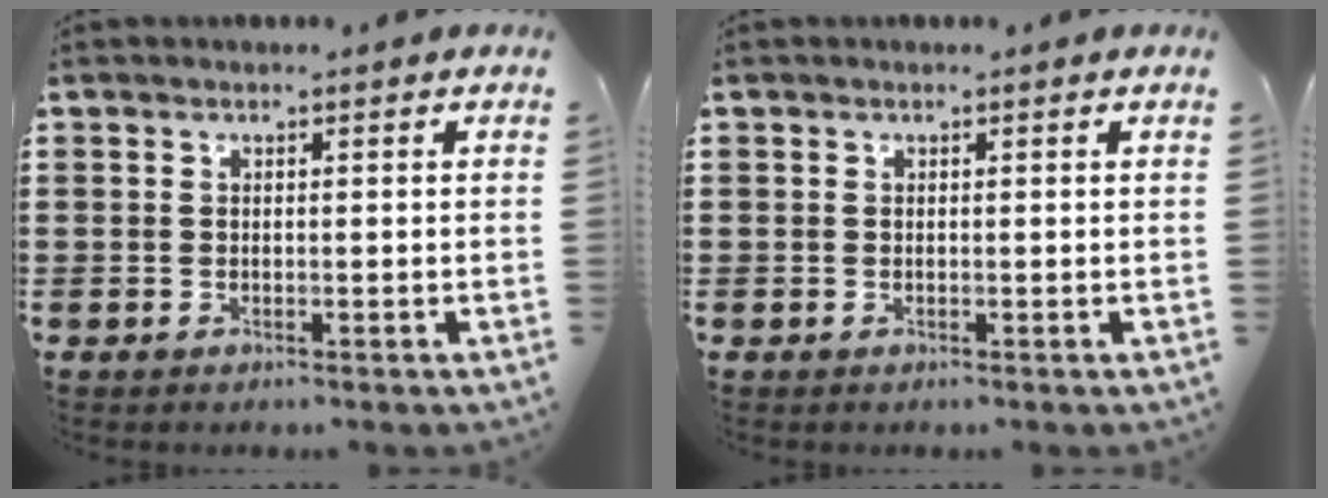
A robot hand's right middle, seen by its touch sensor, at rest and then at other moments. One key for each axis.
{"total": 0.0}